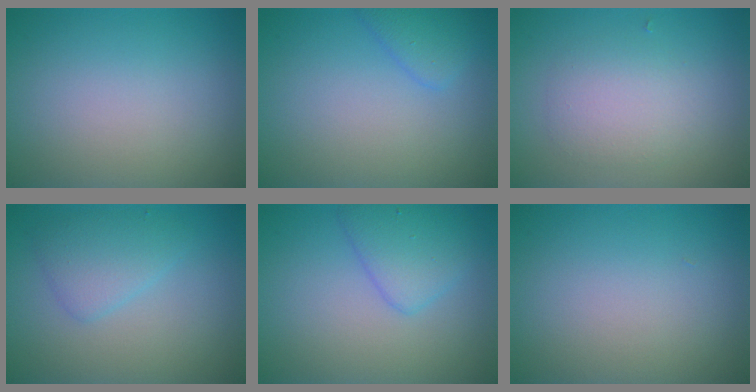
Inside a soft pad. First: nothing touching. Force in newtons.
{"total": 1.9, "press": 1.9, "slide": 0.1}
{"total": 3.0, "press": 3.0, "slide": 0.1}
{"total": 2.6, "press": 2.6, "slide": 0.1}
{"total": 3.2, "press": 3.2, "slide": 0.1}
{"total": 0.0}